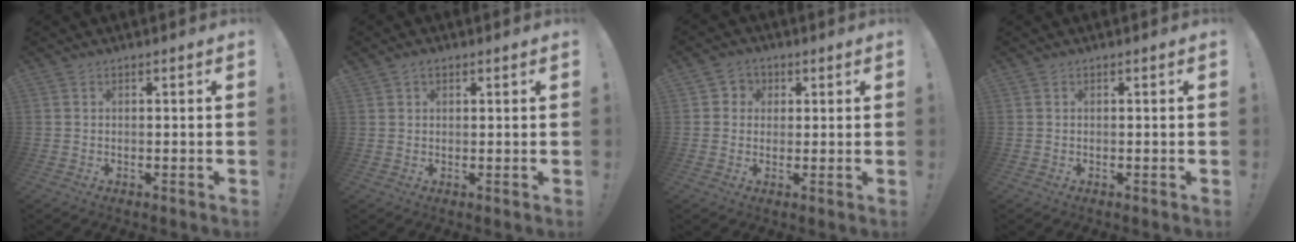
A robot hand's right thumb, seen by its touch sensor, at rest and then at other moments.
{"total": 1.6, "force": [1.1, 1.0, 0.6], "torque": [-0.007, 0.000, 0.019]}
{"total": 4.2, "force": [0.4, 4.0, 0.9], "torque": [-0.011, 0.003, 0.007]}
{"total": 0.0}